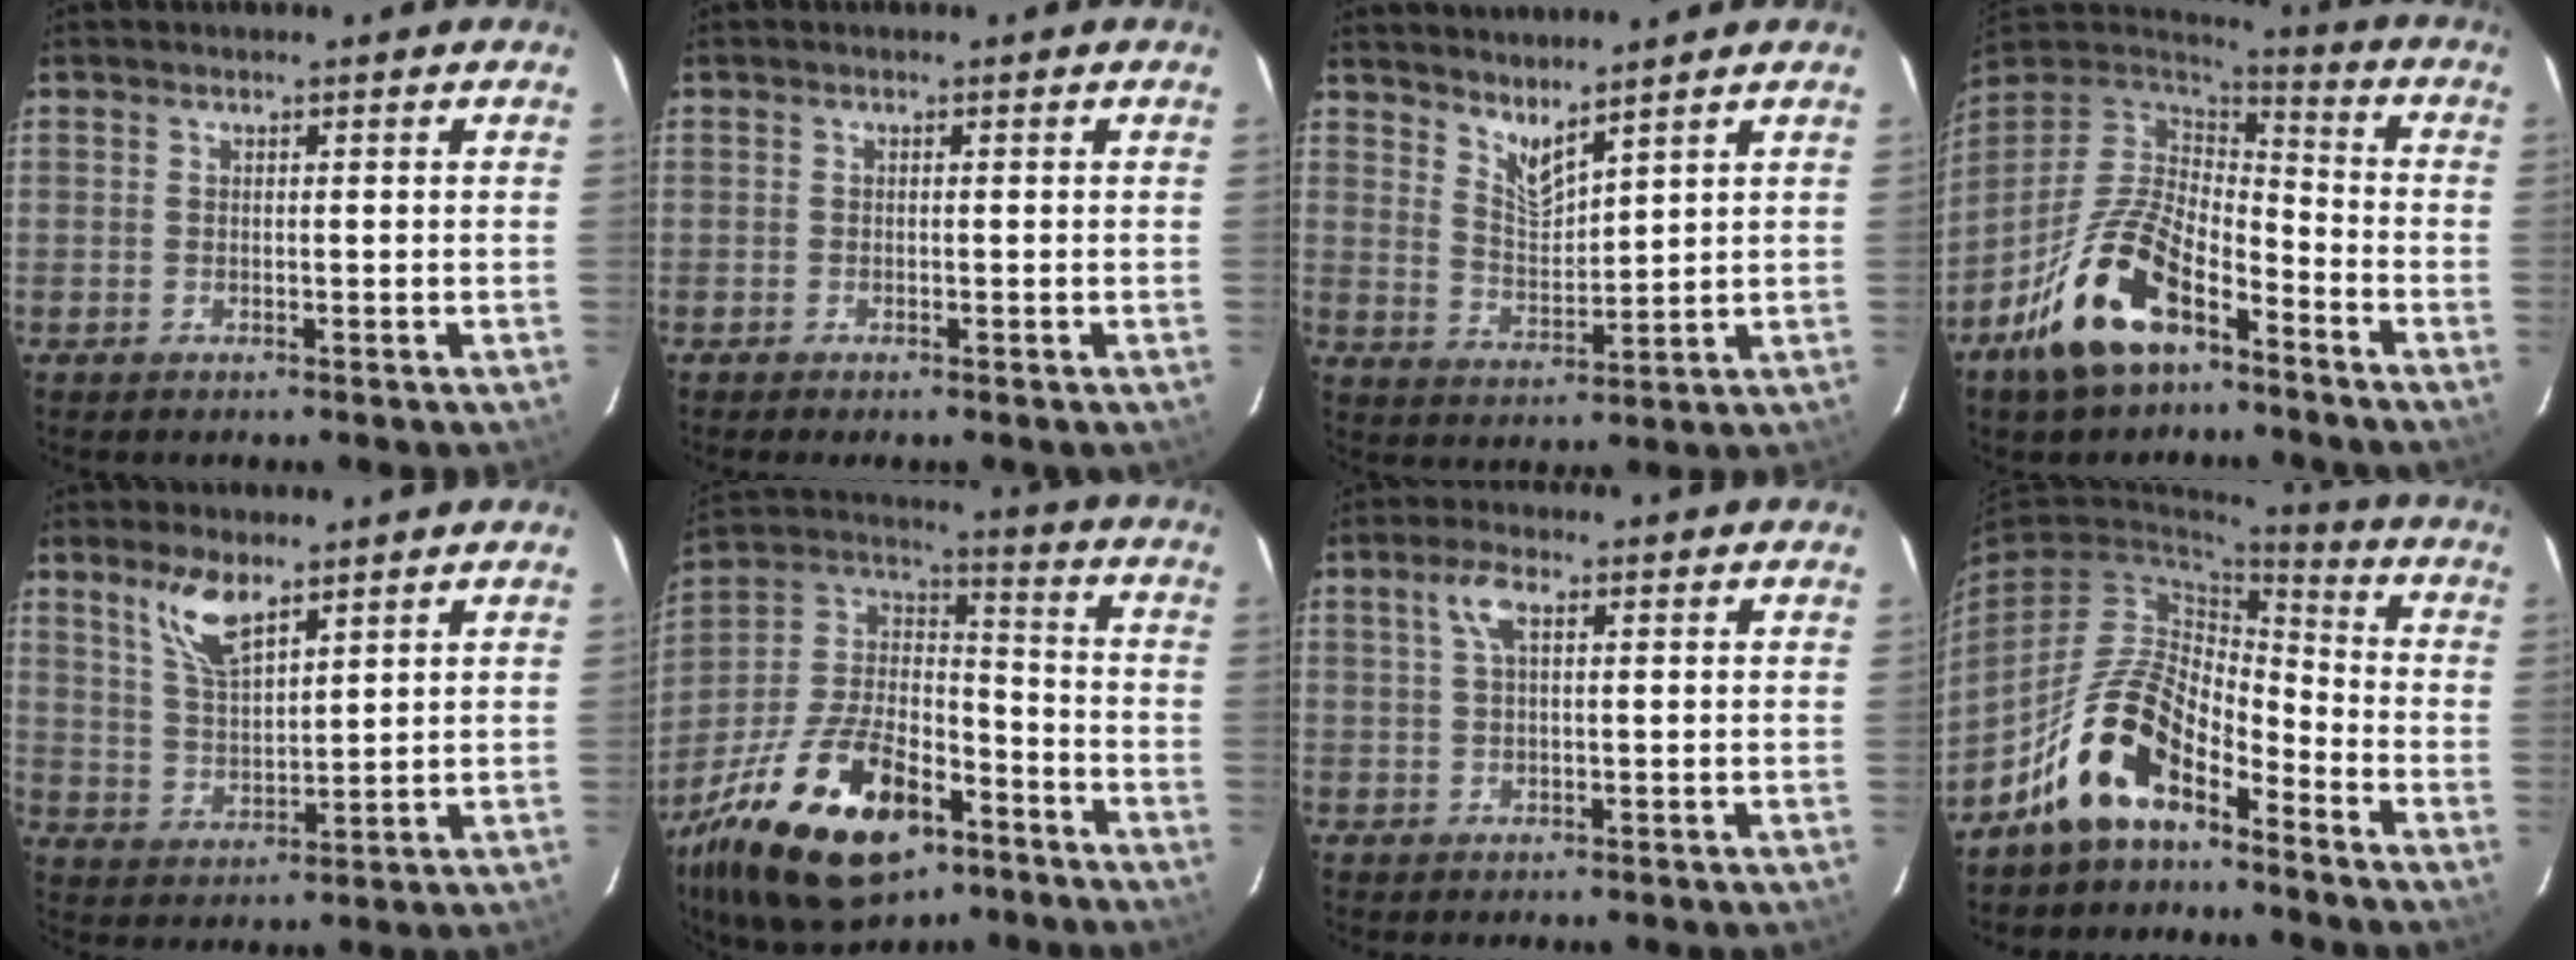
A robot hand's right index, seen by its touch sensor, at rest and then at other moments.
{"total": 0.0}
{"total": 5.5, "force": [4.8, 0.8, 2.6], "torque": [-0.045, -0.009, 0.089]}
{"total": 17.8, "force": [-10.5, 8.1, 11.9], "torque": [-0.244, -0.006, -0.194]}
{"total": 7.7, "force": [5.3, 2.6, 5.0], "torque": [-0.096, 0.004, 0.111]}
{"total": 26.6, "force": [-15.1, 13.1, 17.5], "torque": [-0.350, -0.001, -0.246]}
{"total": 3.4, "force": [1.2, 1.2, 3.0], "torque": [-0.063, 0.010, 0.024]}
{"total": 12.6, "force": [-8.3, 5.6, 7.7], "torque": [-0.156, 0.019, -0.156]}